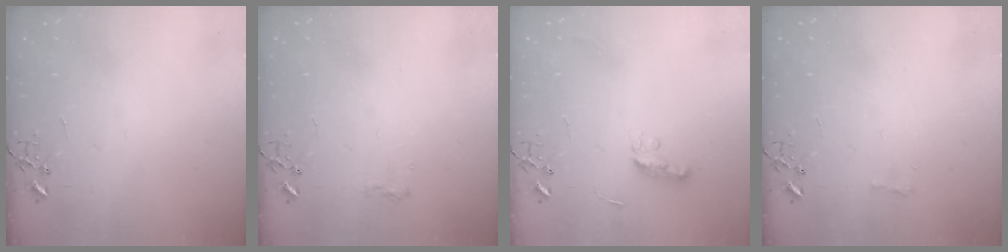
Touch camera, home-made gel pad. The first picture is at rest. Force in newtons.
{"total": 6.4, "press": 6.4, "slide": 0.1}
{"total": 6.9, "press": 6.8, "slide": 0.6}
{"total": 6.0, "press": 6.0, "slide": 0.6}